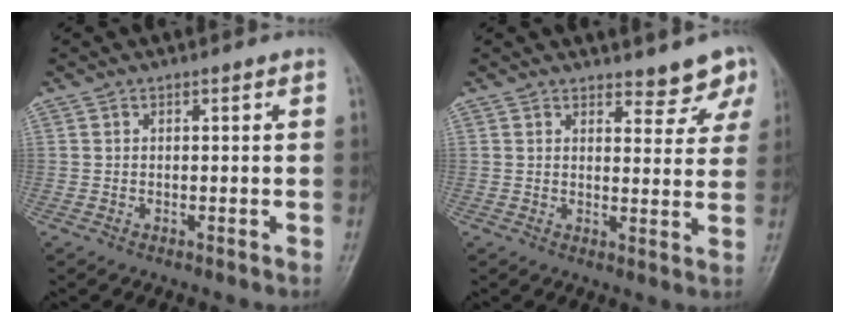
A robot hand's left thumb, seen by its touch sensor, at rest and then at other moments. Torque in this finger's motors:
{"motor_torque": [0.14, 0.17, 0.07, -0.06, 0.06]}